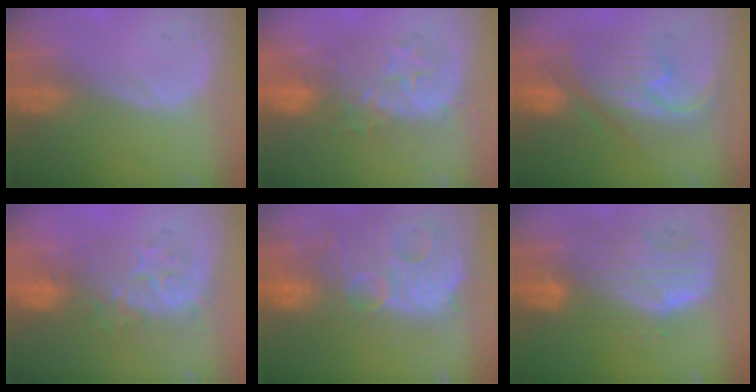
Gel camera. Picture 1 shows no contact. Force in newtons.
{"total": 8.3, "press": 8.3, "slide": 0.1}
{"total": 8.3, "press": 8.3, "slide": 0.2}
{"total": 8.3, "press": 8.2, "slide": 1.8}
{"total": 14.8, "press": 12.8, "slide": 7.4}
{"total": 10.5, "press": 9.1, "slide": 5.4}